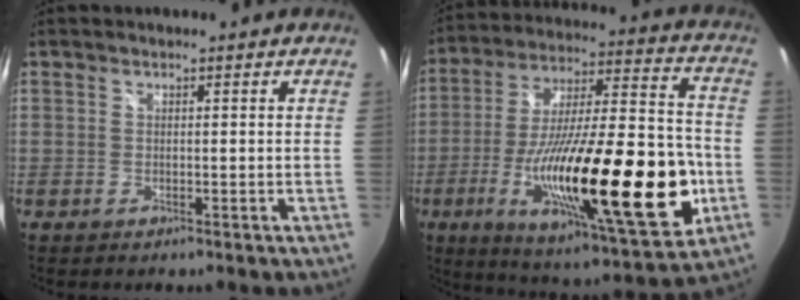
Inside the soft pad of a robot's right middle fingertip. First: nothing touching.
{"total": 32.0, "force": [-9.2, 7.3, 29.8], "torque": [-0.505, -0.040, -0.136]}